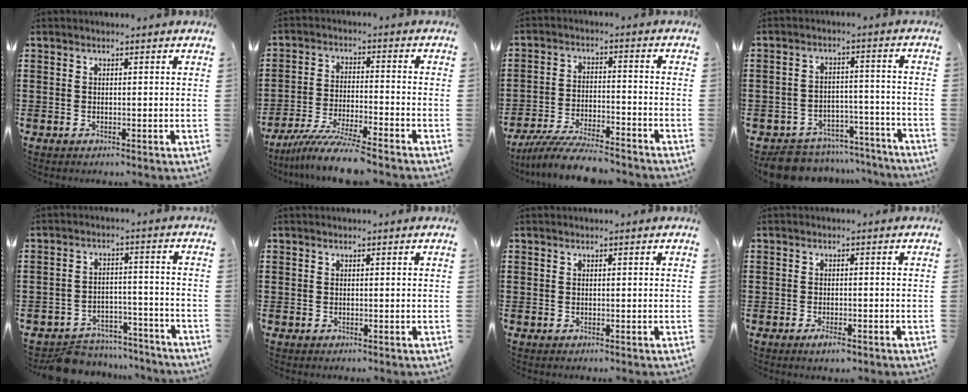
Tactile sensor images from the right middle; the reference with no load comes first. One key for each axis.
{"total": 8.1, "fx": -7.1, "fy": 0.0, "fz": 4.0, "tx": -0.081, "ty": -0.007, "tz": -0.137}
{"total": 8.0, "fx": -7.3, "fy": 1.0, "fz": 3.0, "tx": -0.055, "ty": 0.011, "tz": -0.140}
{"total": 7.5, "fx": -7.2, "fy": 1.8, "fz": 0.9, "tx": -0.010, "ty": 0.028, "tz": -0.140}
{"total": 6.4, "fx": -6.2, "fy": 1.3, "fz": 0.4, "tx": -0.007, "ty": 0.019, "tz": -0.125}
{"total": 0.0}
{"total": 0.0}
{"total": 3.3, "fx": -2.2, "fy": 1.1, "fz": 2.2, "tx": -0.043, "ty": 0.002, "tz": -0.042}